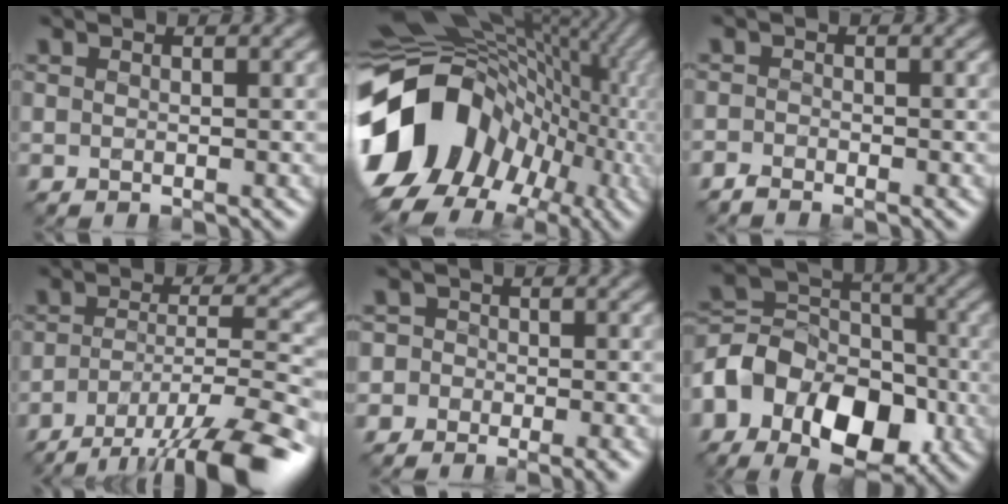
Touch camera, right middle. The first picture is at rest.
{"total": 16.1, "force": [-2.1, 12.9, 9.4], "torque": [-0.170, 0.012, -0.052]}
{"total": 1.3, "force": [-1.2, 0.4, 0.4], "torque": [-0.006, -0.004, -0.029]}
{"total": 11.3, "force": [-7.7, 3.1, 7.6], "torque": [-0.136, -0.016, -0.121]}
{"total": 4.7, "force": [-2.8, 3.5, 1.5], "torque": [0.014, 0.009, -0.063]}
{"total": 12.2, "force": [-4.8, 8.1, 7.8], "torque": [-0.150, -0.001, -0.089]}